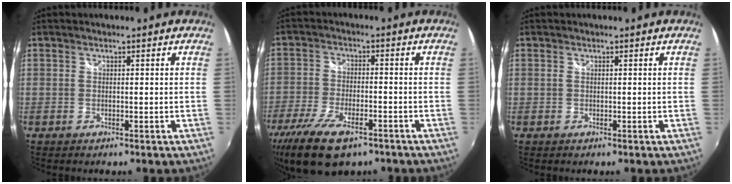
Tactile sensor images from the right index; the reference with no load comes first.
{"total": 13.7, "force": [-9.0, 5.5, 8.7], "torque": [-0.202, -0.040, -0.163]}
{"total": 0.0}